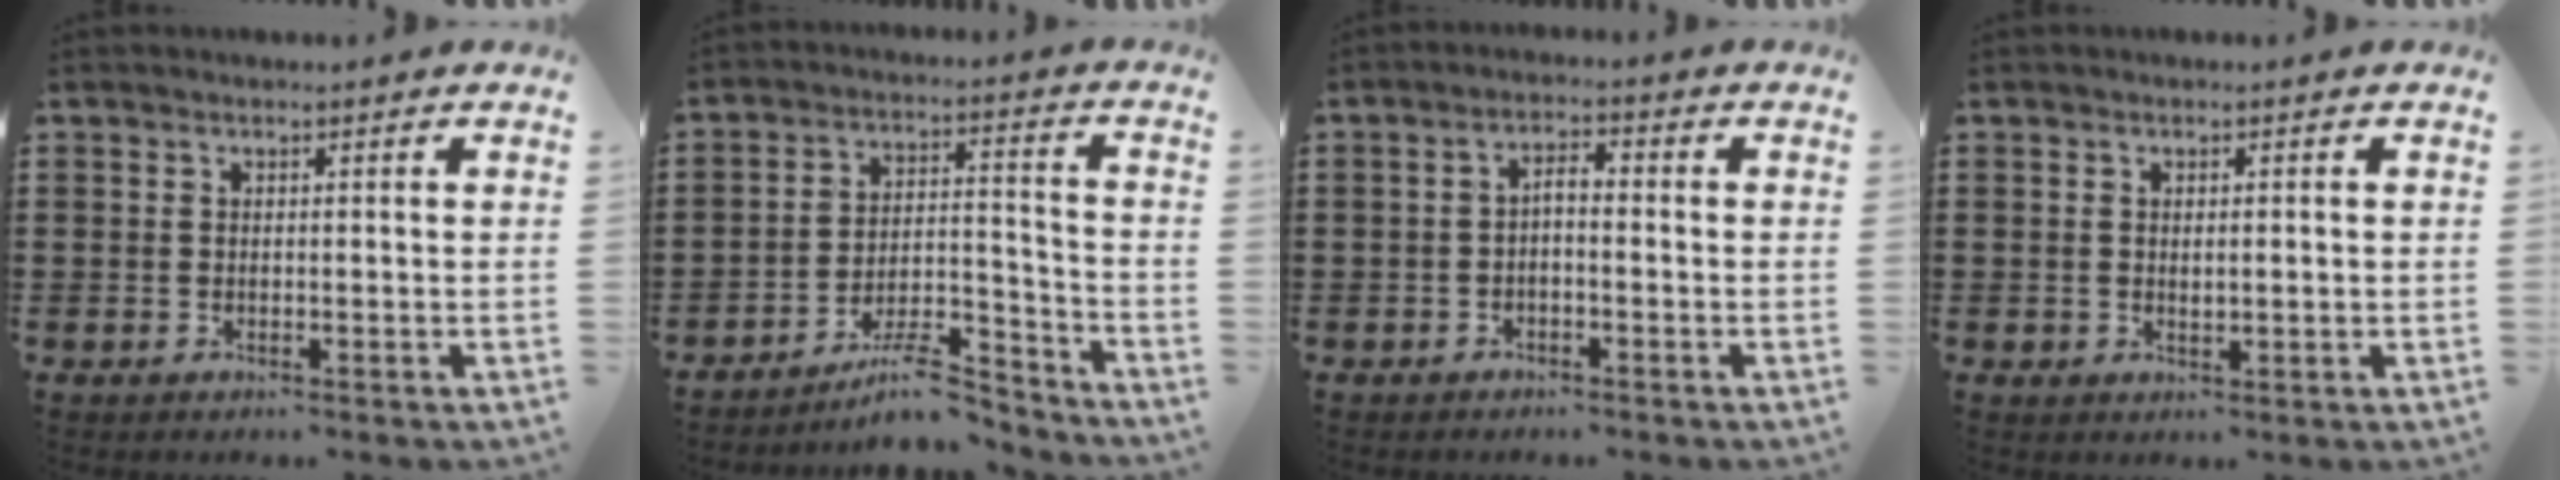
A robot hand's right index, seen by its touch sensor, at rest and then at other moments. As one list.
[{"total": 9.3, "force": [-7.9, 1.9, 4.6], "torque": [-0.068, 0.025, -0.144]}, {"total": 2.0, "force": [-1.1, 0.4, 1.6], "torque": [-0.032, 0.006, -0.023]}, {"total": 0.9, "force": [0.1, 0.5, 0.8], "torque": [-0.015, 0.006, 0.000]}]